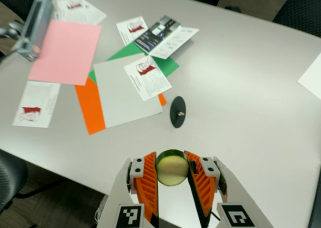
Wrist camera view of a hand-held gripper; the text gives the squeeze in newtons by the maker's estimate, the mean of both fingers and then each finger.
{"total": 12.7, "left": 12.6, "right": 12.7}